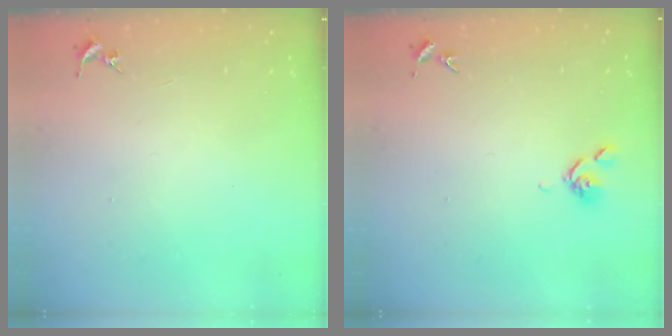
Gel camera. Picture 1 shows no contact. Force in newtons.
{"total": 6.4, "press": 6.2, "slide": 1.3}